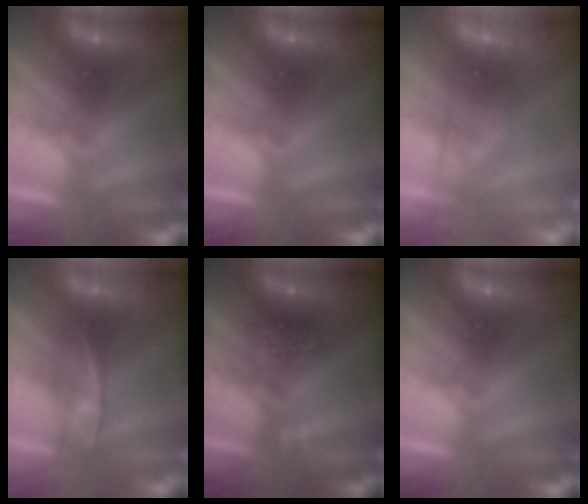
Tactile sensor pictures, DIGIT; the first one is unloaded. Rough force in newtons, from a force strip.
{"total": 0.0}
{"total": 2.8}
{"total": 2.3}
{"total": 2.5}
{"total": 0.0}